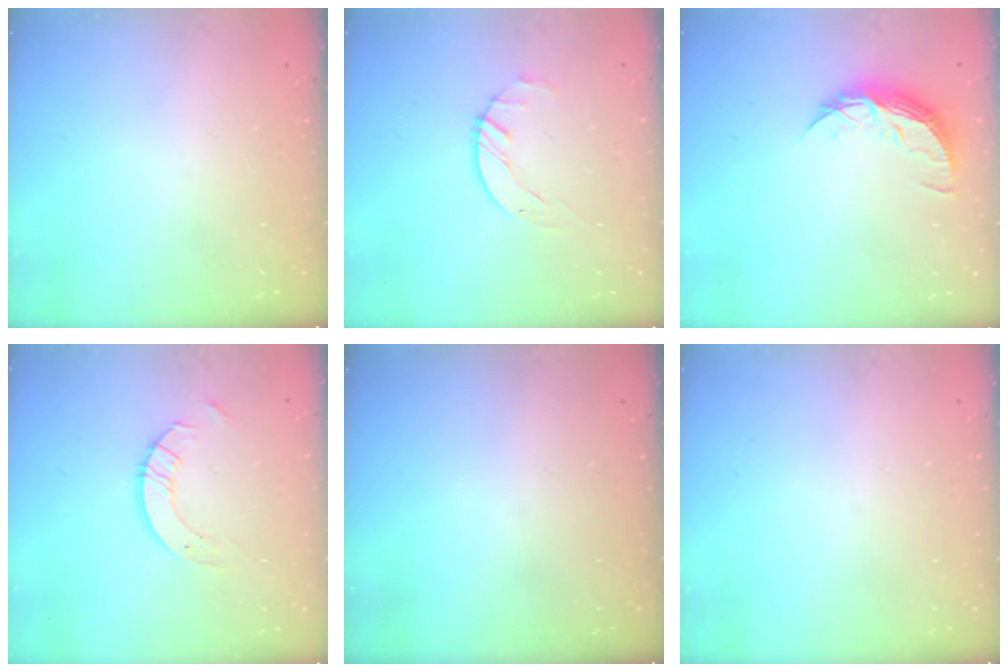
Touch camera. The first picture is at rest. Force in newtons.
{"total": 1.7, "press": 1.7, "slide": 0.3}
{"total": 8.7, "press": 8.7, "slide": 0.4}
{"total": 6.1, "press": 6.1, "slide": 0.6}
{"total": 0.0}
{"total": 0.0}